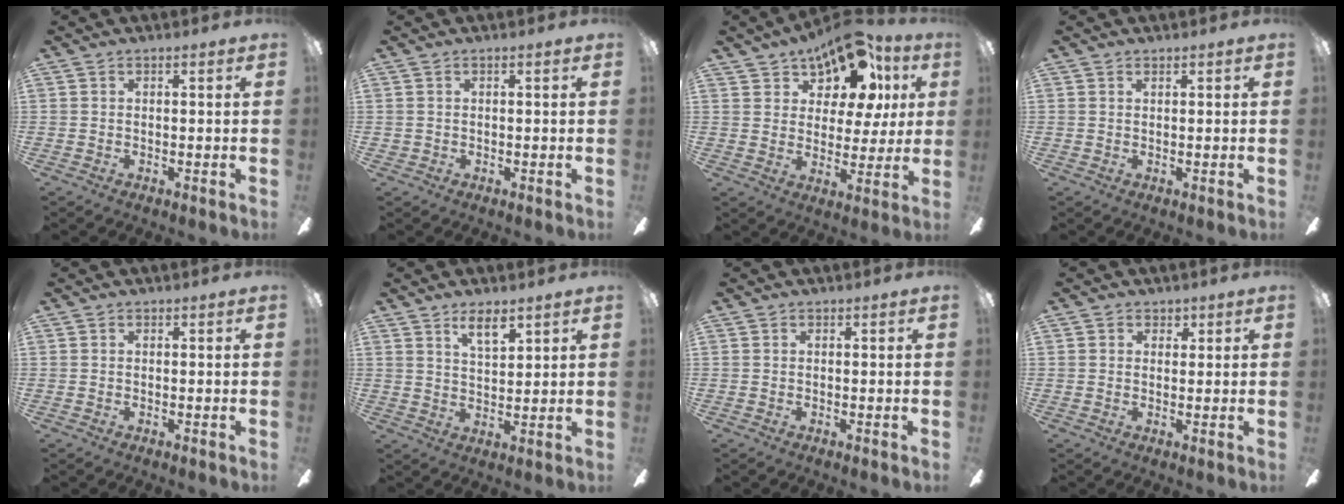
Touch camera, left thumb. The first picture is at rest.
{"total": 0.8, "force": [0.0, 0.6, 0.4], "torque": [-0.008, 0.005, -0.001]}
{"total": 15.1, "force": [10.5, 7.8, 7.6], "torque": [-0.135, -0.056, 0.186]}
{"total": 0.7, "force": [0.6, 0.3, 0.1], "torque": [-0.003, 0.002, 0.011]}
{"total": 0.0}
{"total": 6.1, "force": [4.5, 2.2, 3.6], "torque": [-0.055, -0.021, 0.077]}
{"total": 0.0}
{"total": 1.9, "force": [1.0, 1.6, 0.1], "torque": [0.012, -0.001, 0.015]}